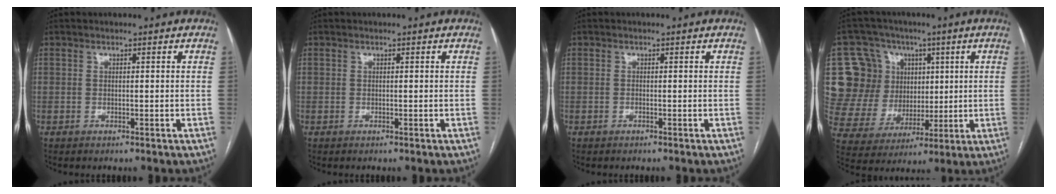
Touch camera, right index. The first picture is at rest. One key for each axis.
{"total": 0.0}
{"total": 0.0}
{"total": 16.1, "fx": 4.7, "fy": 14.2, "fz": 6.0, "tx": -0.127, "ty": 0.065, "tz": 0.109}